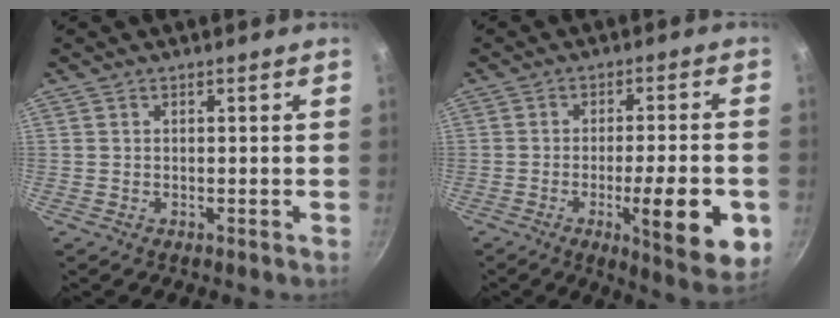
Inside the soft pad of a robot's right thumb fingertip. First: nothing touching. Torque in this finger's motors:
{"motor_torque": [1.49, 1.58, 1.47, -0.59, 0.20]}